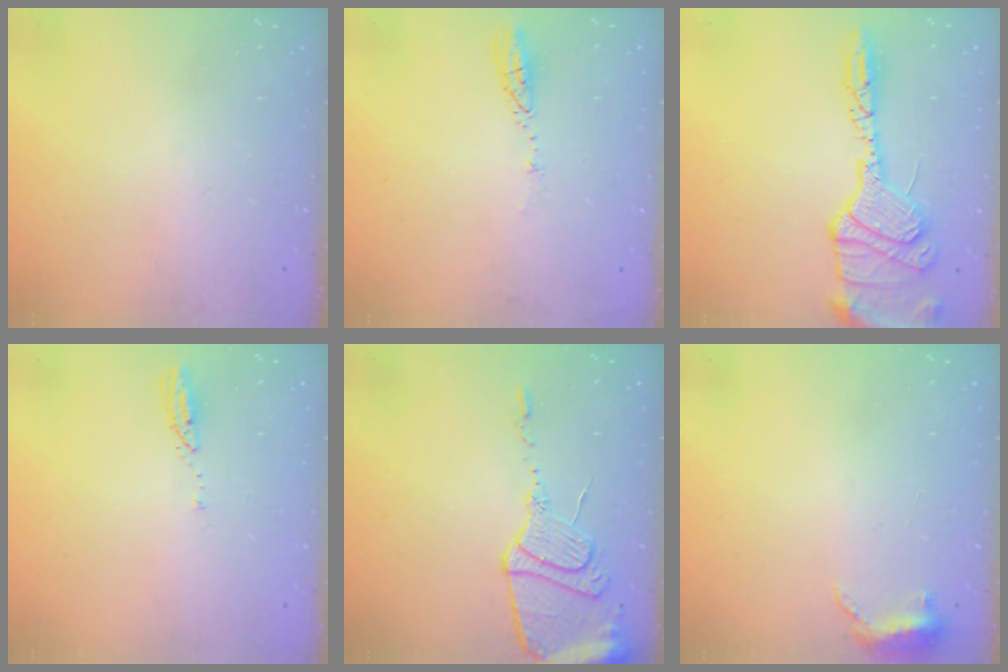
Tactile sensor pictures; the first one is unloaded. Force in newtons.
{"total": 3.7, "press": 3.6, "slide": 0.3}
{"total": 17.9, "press": 17.7, "slide": 2.5}
{"total": 3.0, "press": 2.9, "slide": 0.3}
{"total": 14.1, "press": 14.0, "slide": 1.3}
{"total": 5.7, "press": 5.6, "slide": 1.4}